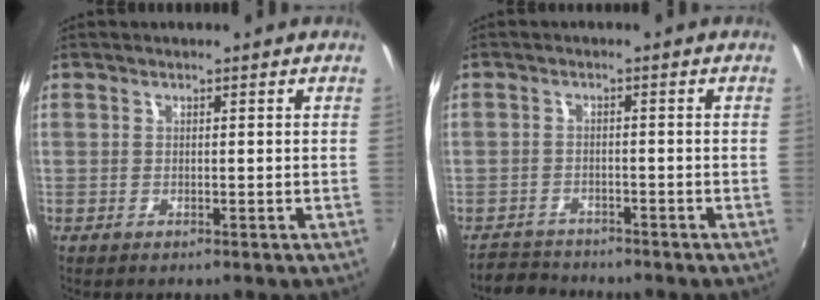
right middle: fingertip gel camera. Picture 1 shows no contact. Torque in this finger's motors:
{"motor_torque": [-0.25, -0.54, -0.79, -0.21]}